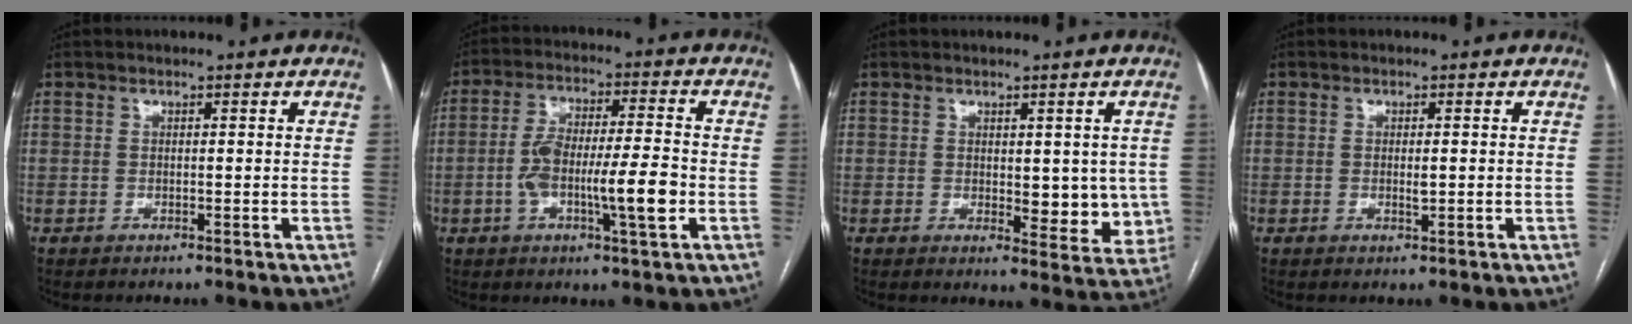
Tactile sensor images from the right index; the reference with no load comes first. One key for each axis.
{"total": 11.1, "fx": -2.7, "fy": 1.6, "fz": 10.7, "tx": -0.193, "ty": 0.008, "tz": -0.046}
{"total": 7.4, "fx": 0.1, "fy": 3.6, "fz": 6.4, "tx": -0.057, "ty": -0.015, "tz": 0.007}
{"total": 1.5, "fx": -0.1, "fy": 0.4, "fz": 1.5, "tx": -0.028, "ty": -0.002, "tz": 0.001}